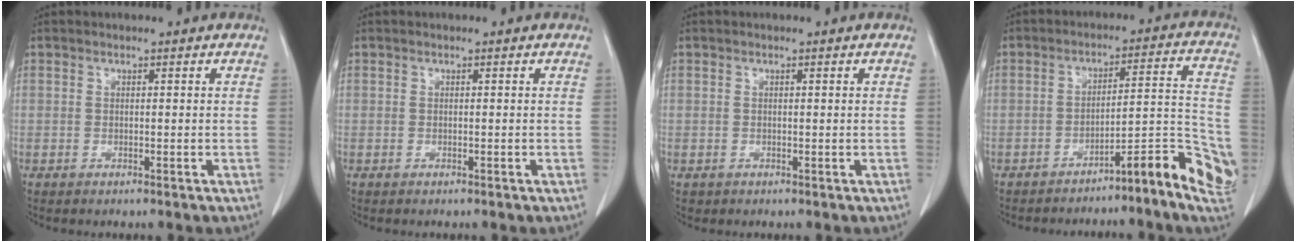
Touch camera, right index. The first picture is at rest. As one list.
[{"total": 0.0}, {"total": 0.6, "force": [-0.2, 0.6, 0.0], "torque": [0.004, 0.005, -0.003]}, {"total": 11.2, "force": [-5.8, 1.2, 9.6], "torque": [-0.108, 0.023, -0.081]}]